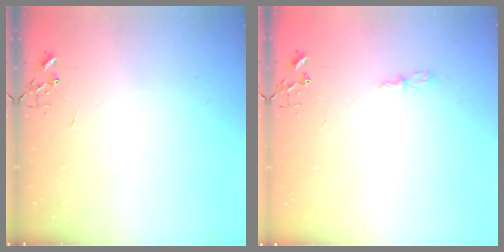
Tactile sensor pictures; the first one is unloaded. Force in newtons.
{"total": 3.5, "press": 3.5, "slide": 0.5}